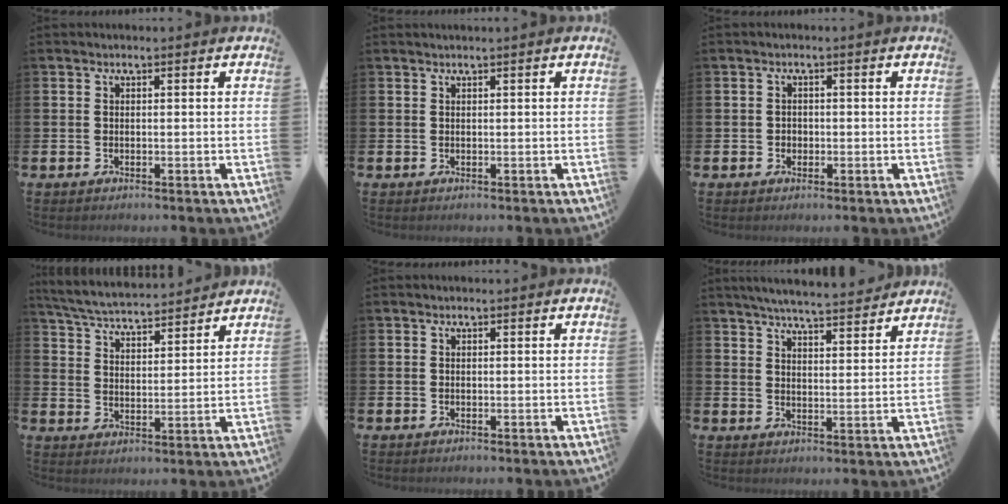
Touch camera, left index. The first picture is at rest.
{"total": 0.0}
{"total": 1.2, "force": [-0.2, 1.1, 0.3], "torque": [0.006, 0.001, -0.009]}
{"total": 5.4, "force": [5.3, 0.5, 0.9], "torque": [-0.040, -0.036, 0.092]}
{"total": 0.0}
{"total": 5.5, "force": [5.4, 0.0, 1.1], "torque": [-0.027, -0.040, 0.092]}